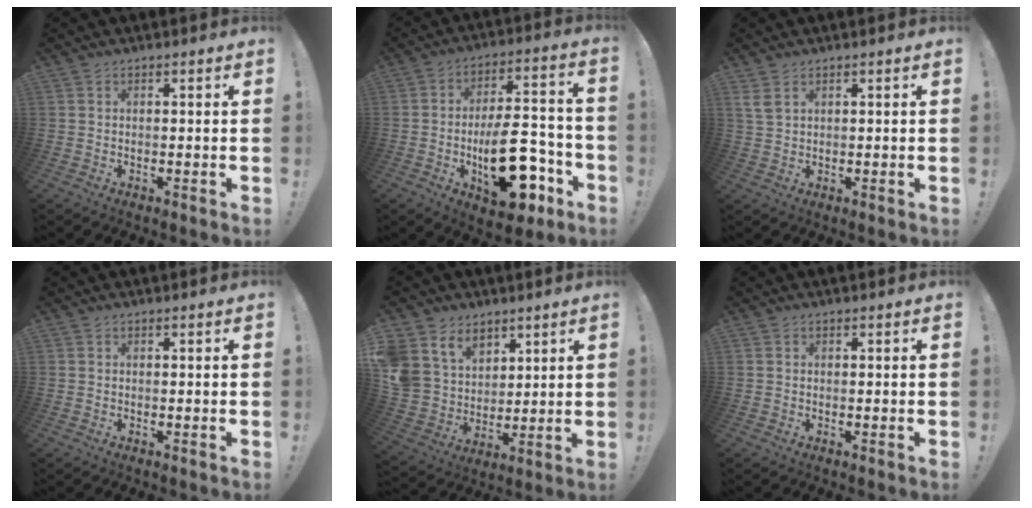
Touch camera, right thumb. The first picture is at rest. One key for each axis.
{"total": 20.7, "fx": -6.9, "fy": 10.1, "fz": 16.7, "tx": -0.259, "ty": 0.053, "tz": -0.098}
{"total": 3.2, "fx": 1.8, "fy": 1.4, "fz": 2.2, "tx": -0.045, "ty": -0.004, "tz": 0.035}
{"total": 0.0}
{"total": 10.8, "fx": 6.5, "fy": 8.2, "fz": 2.7, "tx": -0.063, "ty": -0.045, "tz": 0.137}
{"total": 0.0}